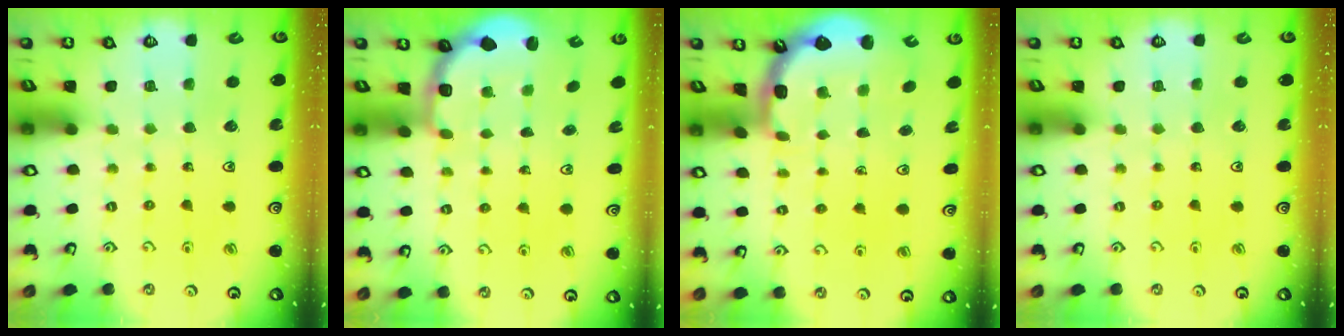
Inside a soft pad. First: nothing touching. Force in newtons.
{"total": 3.0, "press": 2.2, "slide": 2.0}
{"total": 2.5, "press": 1.7, "slide": 1.8}
{"total": 0.0}